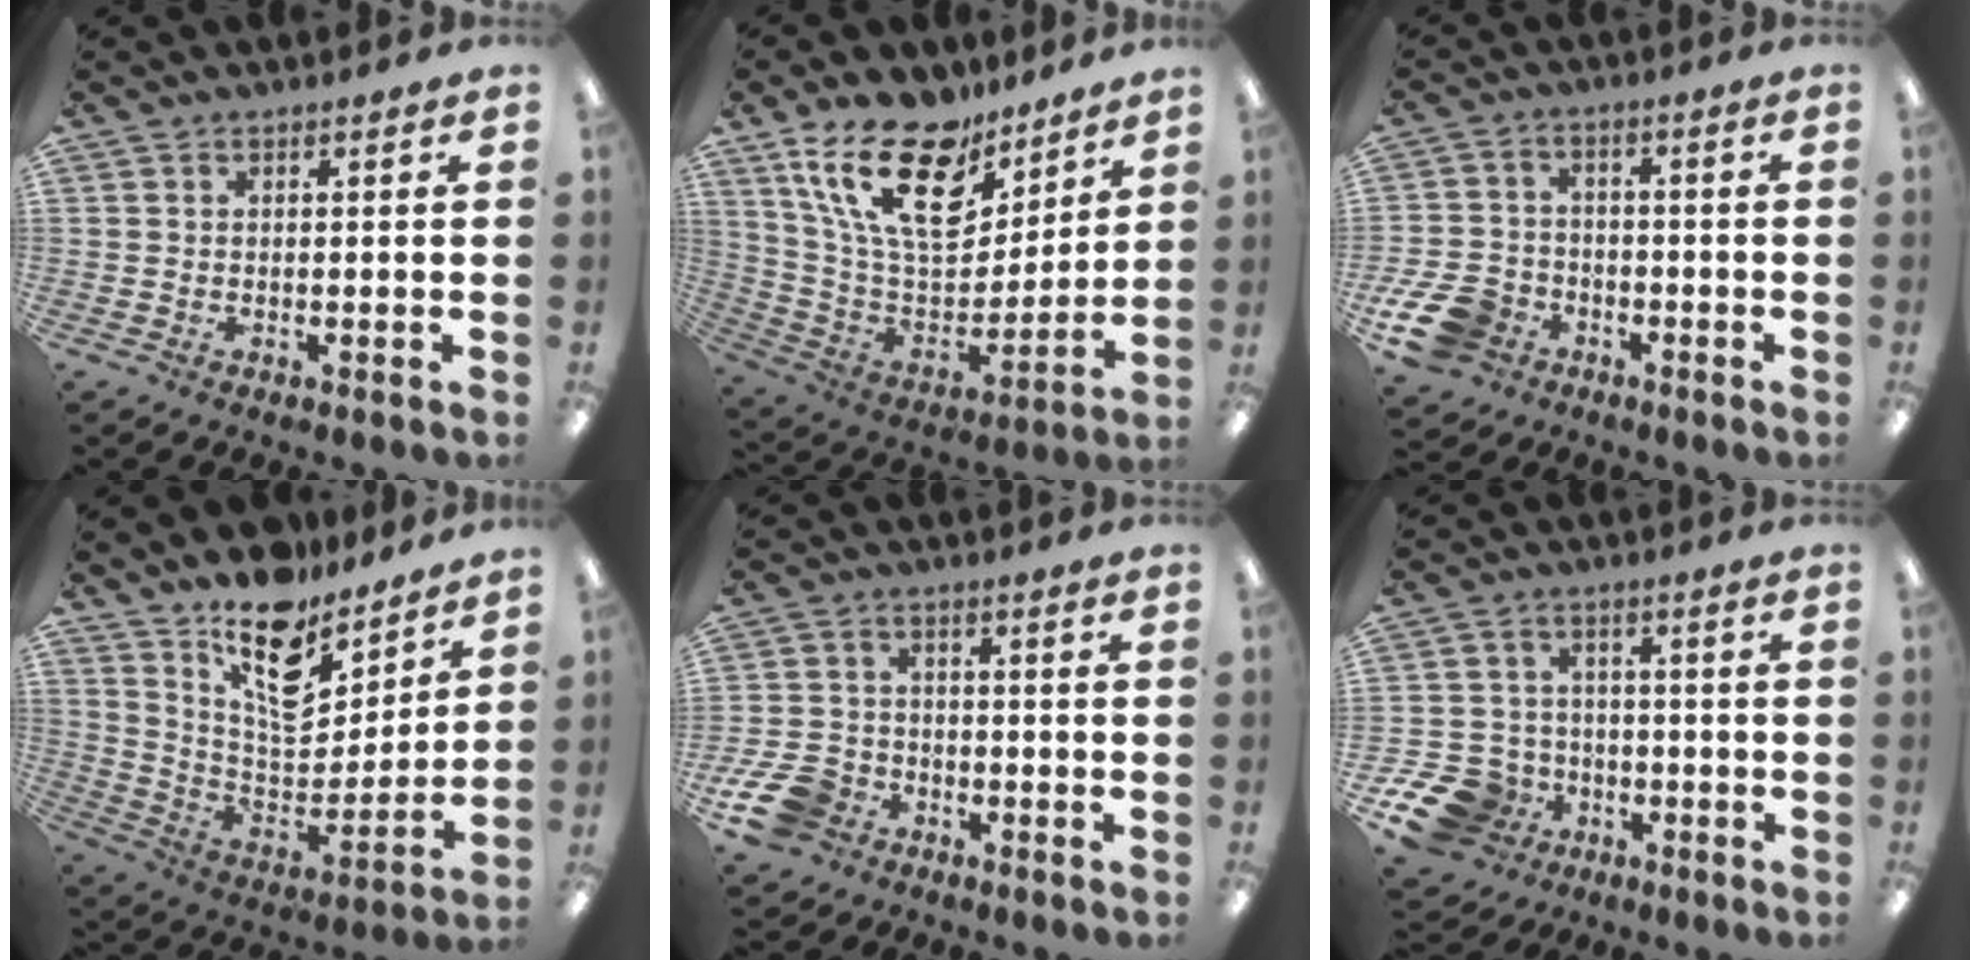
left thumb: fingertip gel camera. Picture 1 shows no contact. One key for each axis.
{"total": 21.3, "fx": 13.4, "fy": 10.6, "fz": 12.7, "tx": -0.244, "ty": -0.067, "tz": 0.242}
{"total": 10.4, "fx": -5.7, "fy": 7.3, "fz": 4.8, "tx": -0.107, "ty": 0.038, "tz": -0.103}
{"total": 15.5, "fx": 11.3, "fy": 7.5, "fz": 7.4, "tx": -0.119, "ty": -0.089, "tz": 0.204}
{"total": 9.3, "fx": -5.5, "fy": 6.3, "fz": 4.1, "tx": -0.096, "ty": 0.033, "tz": -0.102}
{"total": 11.9, "fx": -5.8, "fy": 9.3, "fz": 4.5, "tx": -0.107, "ty": 0.039, "tz": -0.098}